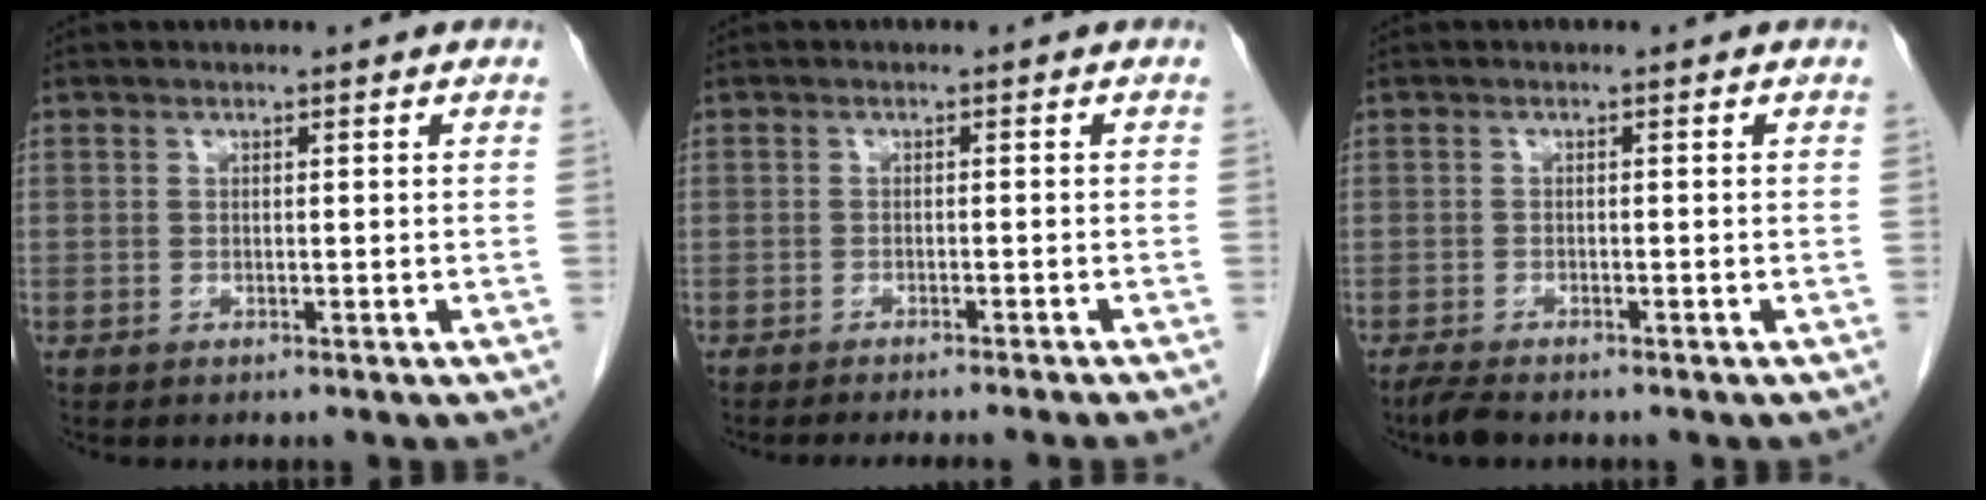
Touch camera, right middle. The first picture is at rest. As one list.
[{"total": 7.2, "force": [-6.5, -0.7, 3.1], "torque": [-0.013, -0.012, -0.085]}, {"total": 2.4, "force": [-2.0, 0.4, 1.2], "torque": [-0.029, -0.008, -0.035]}]